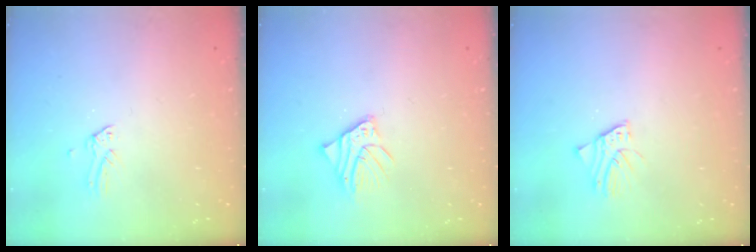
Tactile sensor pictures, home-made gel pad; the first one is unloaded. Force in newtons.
{"total": 4.2, "press": 4.1, "slide": 0.5}
{"total": 1.6, "press": 1.6, "slide": 0.3}